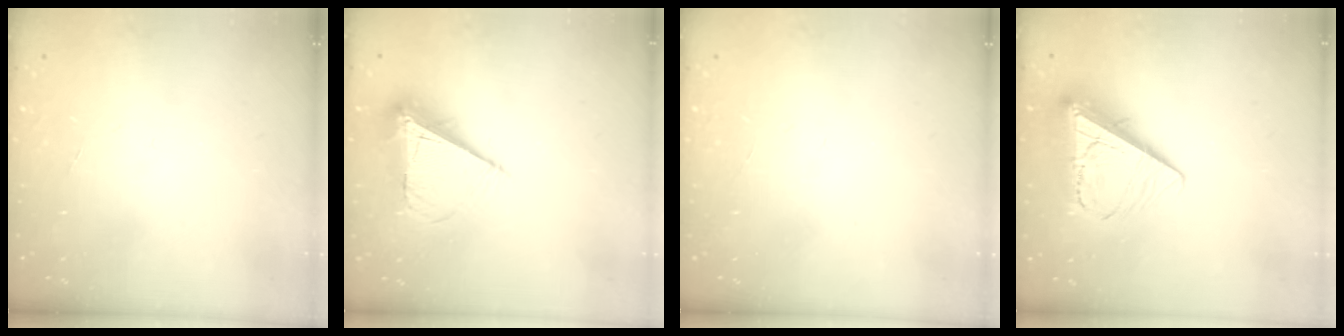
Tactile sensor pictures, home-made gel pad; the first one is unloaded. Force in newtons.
{"total": 10.1, "press": 10.1, "slide": 0.6}
{"total": 0.0}
{"total": 13.7, "press": 13.6, "slide": 1.6}